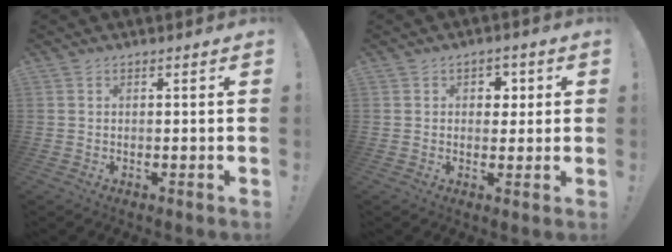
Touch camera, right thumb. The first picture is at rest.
{"total": 4.0, "force": [0.9, 3.6, 1.5], "torque": [-0.002, 0.000, 0.008]}